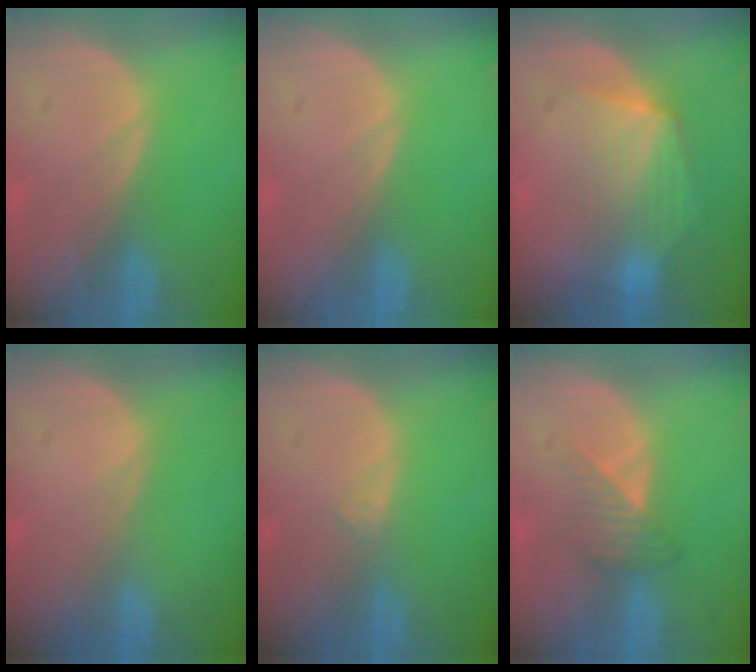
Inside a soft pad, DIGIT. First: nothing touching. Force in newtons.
{"total": 0.0}
{"total": 7.1, "press": 6.8, "slide": 2.3}
{"total": 0.0}
{"total": 0.6, "press": 0.5, "slide": 0.2}
{"total": 3.2, "press": 3.0, "slide": 1.1}